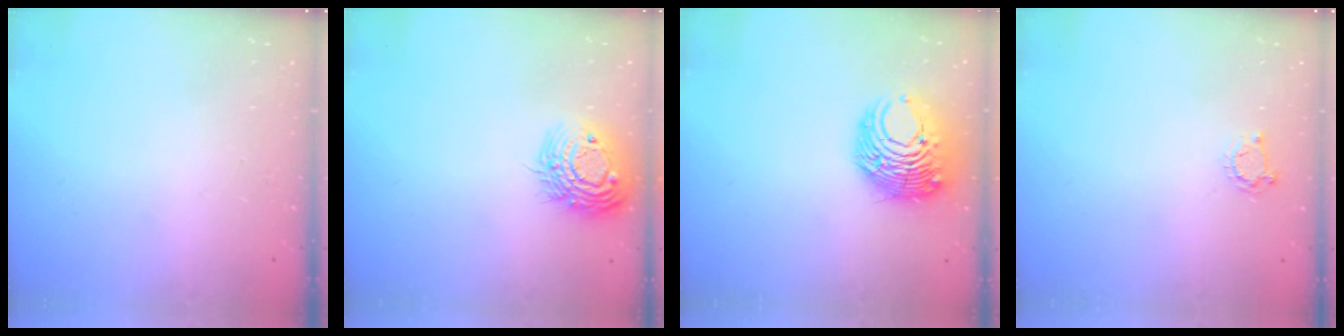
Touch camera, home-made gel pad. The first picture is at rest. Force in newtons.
{"total": 13.9, "press": 13.9, "slide": 1.0}
{"total": 11.3, "press": 11.3, "slide": 1.2}
{"total": 3.7, "press": 3.7, "slide": 0.5}